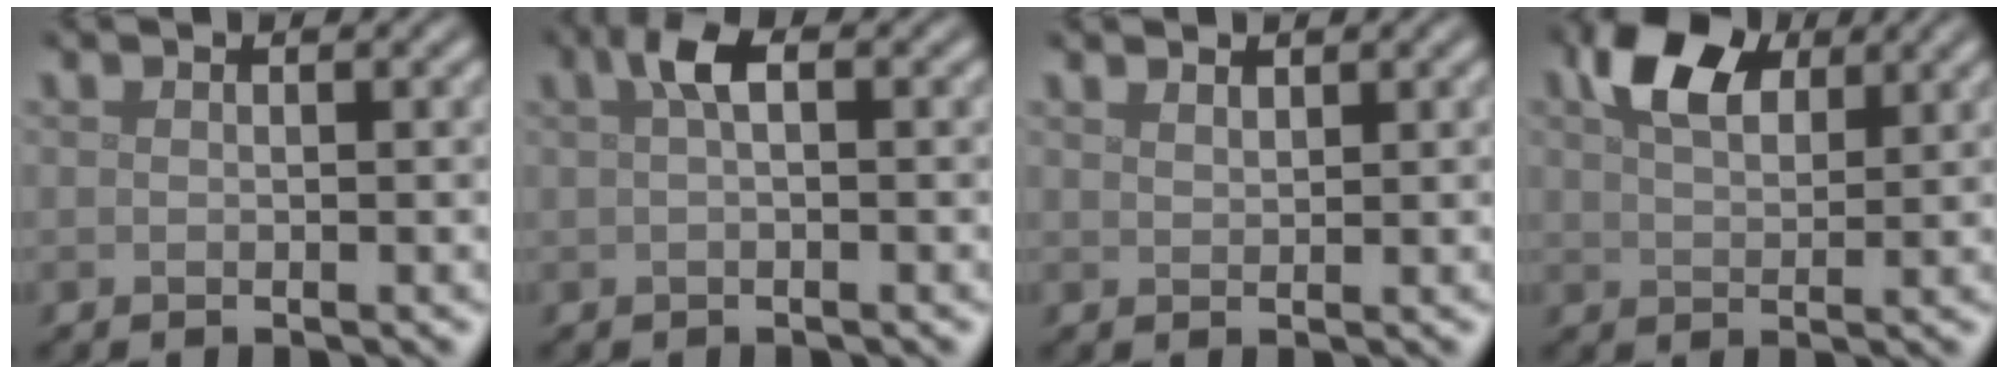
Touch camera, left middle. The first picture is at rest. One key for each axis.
{"total": 2.1, "fx": 0.6, "fy": 0.8, "fz": 1.8, "tx": -0.038, "ty": 0.009, "tz": 0.008}
{"total": 1.2, "fx": 1.1, "fy": 0.3, "fz": 0.2, "tx": -0.009, "ty": -0.003, "tz": 0.023}
{"total": 5.8, "fx": 3.1, "fy": 3.2, "fz": 3.6, "tx": -0.071, "ty": 0.008, "tz": 0.054}